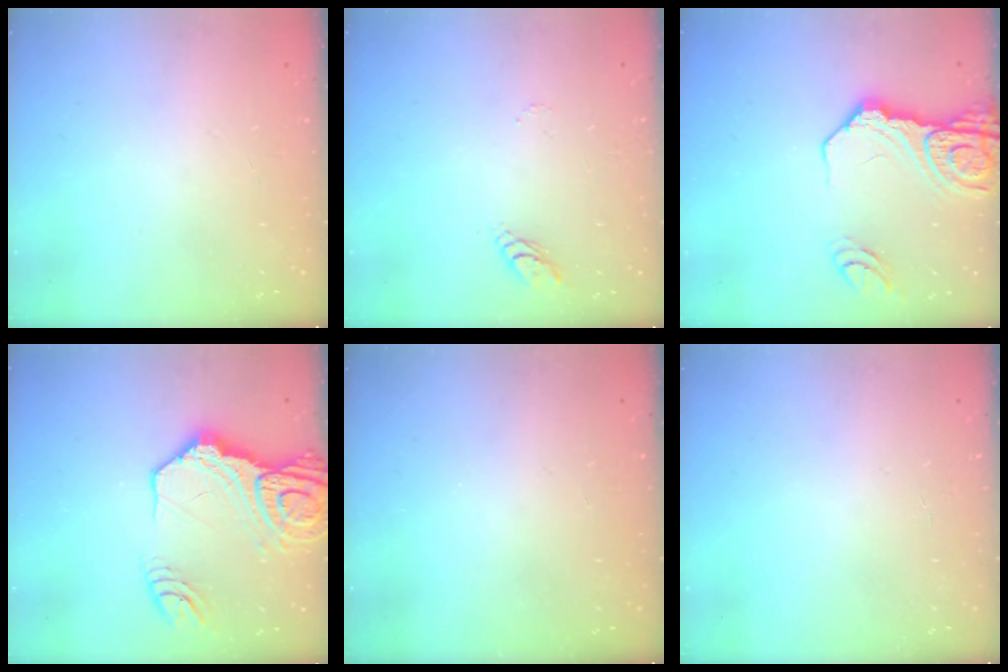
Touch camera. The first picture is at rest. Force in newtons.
{"total": 4.6, "press": 4.6, "slide": 0.4}
{"total": 16.9, "press": 16.7, "slide": 2.1}
{"total": 20.5, "press": 20.3, "slide": 2.7}
{"total": 0.0}
{"total": 2.5, "press": 2.5, "slide": 0.3}